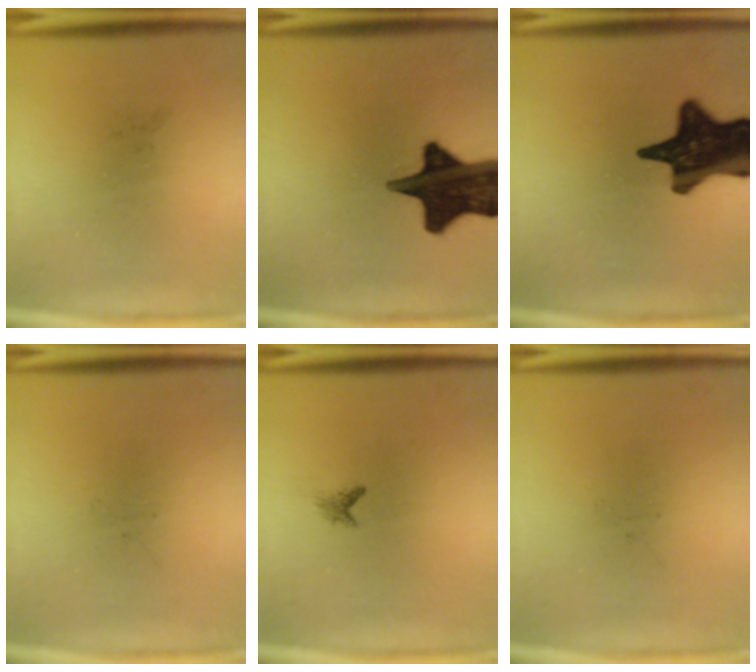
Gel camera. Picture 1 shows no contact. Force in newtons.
{"total": 19.4}
{"total": 17.7}
{"total": 0.0}
{"total": 0.8}
{"total": 0.0}